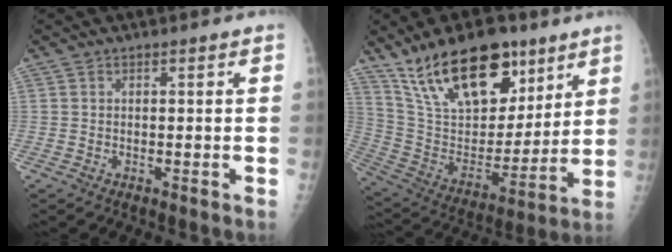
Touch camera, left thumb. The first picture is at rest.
{"total": 23.4, "force": [15.0, 11.3, 14.0], "torque": [-0.201, -0.055, 0.272]}